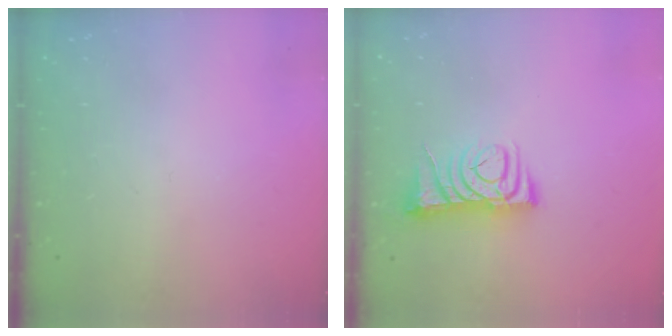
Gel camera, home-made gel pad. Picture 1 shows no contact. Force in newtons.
{"total": 6.7, "press": 6.7, "slide": 0.4}